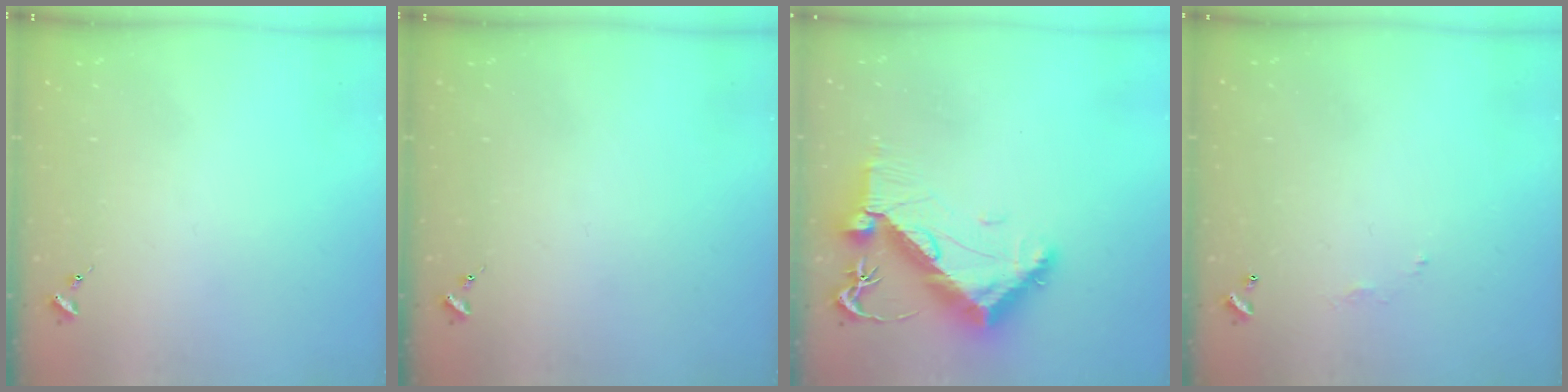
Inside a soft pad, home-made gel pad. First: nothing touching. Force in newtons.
{"total": 0.0}
{"total": 12.1, "press": 12.0, "slide": 1.7}
{"total": 3.6, "press": 3.6, "slide": 0.1}